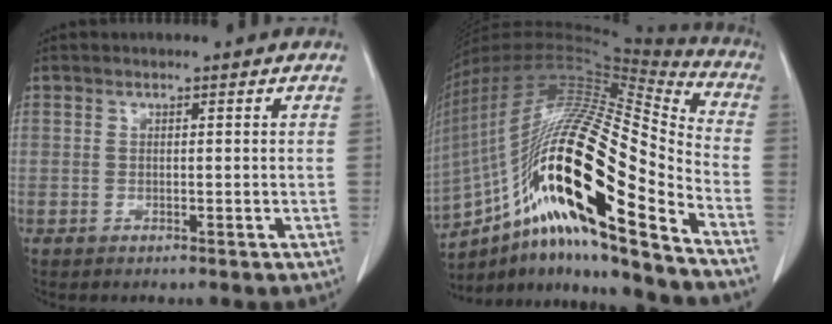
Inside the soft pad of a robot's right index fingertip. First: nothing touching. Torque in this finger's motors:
{"motor_torque": [1.68, -0.45, 0.74, 0.21]}